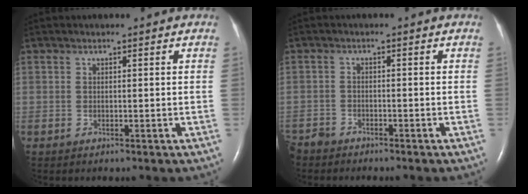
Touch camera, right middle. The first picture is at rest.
{"total": 2.8, "force": [-2.7, 0.9, 0.0], "torque": [-0.001, -0.005, -0.052]}